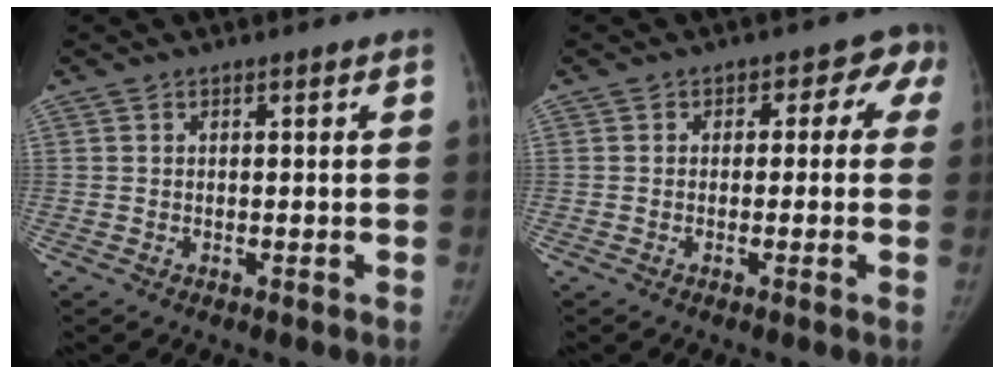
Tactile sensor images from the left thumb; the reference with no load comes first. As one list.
[{"total": 4.8, "force": [0.5, 4.1, 2.5], "torque": [0.023, 0.013, -0.012]}]